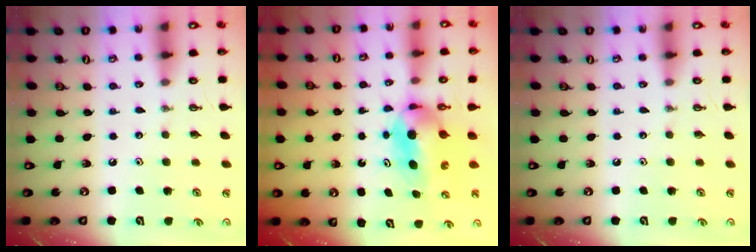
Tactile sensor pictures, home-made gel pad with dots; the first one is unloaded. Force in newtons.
{"total": 6.7, "press": 6.2, "slide": 2.6}
{"total": 0.0}